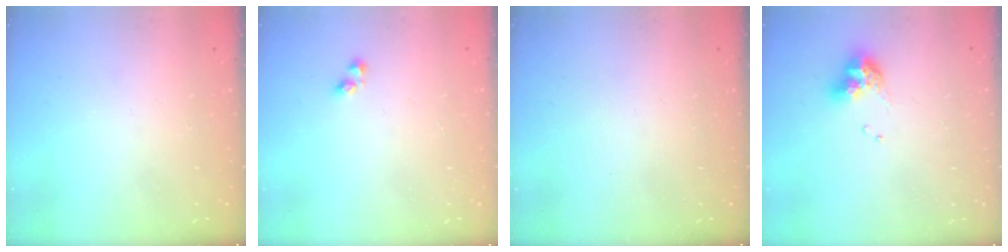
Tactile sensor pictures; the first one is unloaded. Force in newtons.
{"total": 3.8, "press": 3.6, "slide": 1.2}
{"total": 0.0}
{"total": 8.9, "press": 8.8, "slide": 0.9}